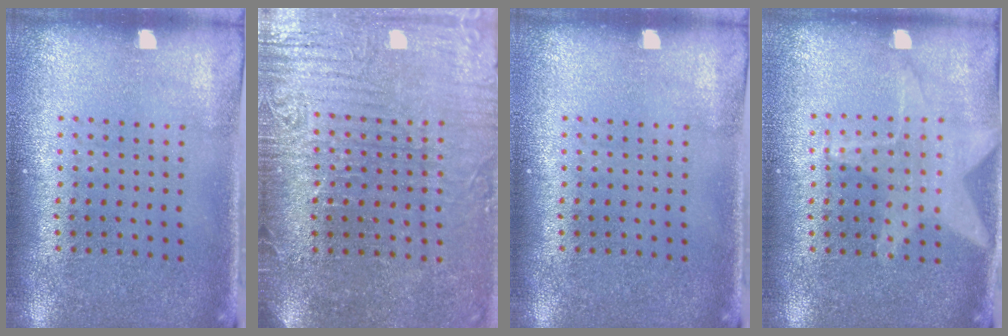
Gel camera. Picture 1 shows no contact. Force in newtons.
{"total": 4.0, "press": 3.7, "slide": 1.5}
{"total": 0.0}
{"total": 0.5, "press": 0.5, "slide": 0.0}